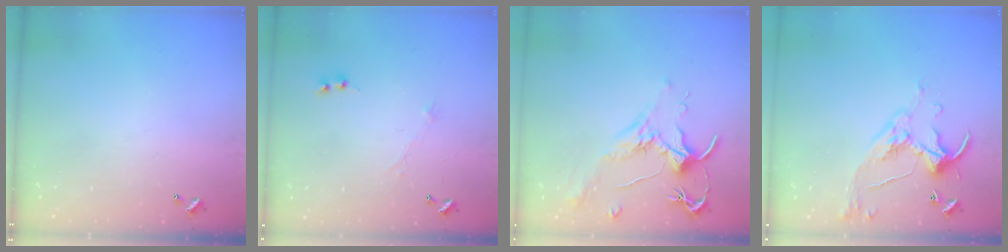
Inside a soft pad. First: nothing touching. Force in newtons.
{"total": 0.0}
{"total": 1.8, "press": 1.7, "slide": 0.6}
{"total": 7.0, "press": 6.9, "slide": 0.8}